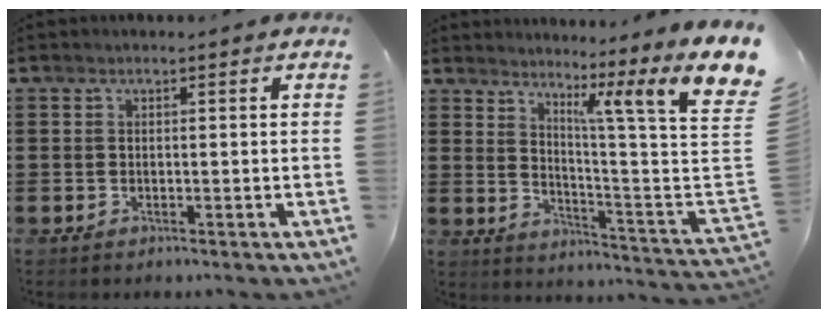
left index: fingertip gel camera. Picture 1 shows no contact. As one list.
[{"total": 9.5, "force": [5.5, -0.3, 7.7], "torque": [-0.138, -0.052, 0.075]}]